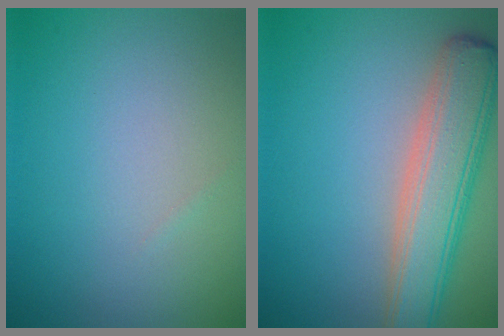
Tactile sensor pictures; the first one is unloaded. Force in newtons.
{"total": 6.5, "press": 6.5, "slide": 0.5}